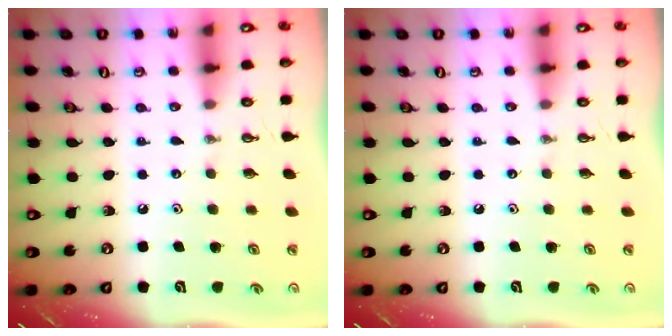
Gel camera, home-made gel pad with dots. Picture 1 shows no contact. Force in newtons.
{"total": 0.0}